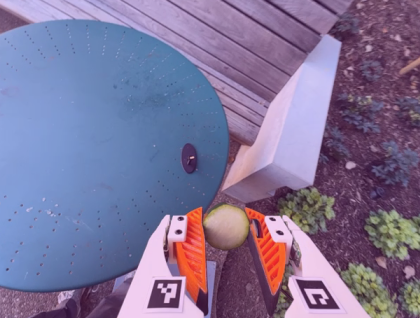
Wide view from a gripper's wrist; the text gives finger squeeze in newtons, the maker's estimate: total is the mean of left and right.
{"total": 10.8, "left": 10.6, "right": 10.9}